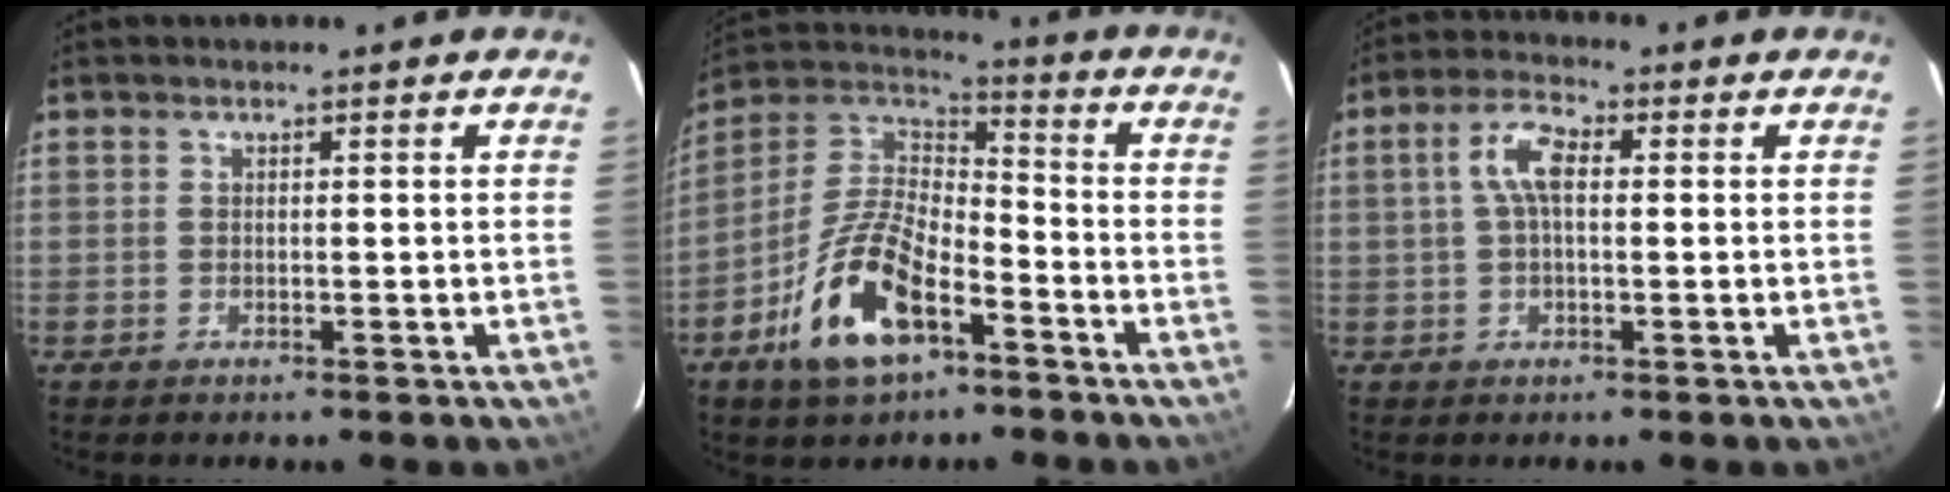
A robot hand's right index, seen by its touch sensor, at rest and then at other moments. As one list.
[{"total": 16.5, "force": [-8.2, 7.5, 12.1], "torque": [-0.251, -0.002, -0.153]}, {"total": 5.7, "force": [0.6, 2.6, 5.1], "torque": [-0.104, 0.016, 0.011]}]